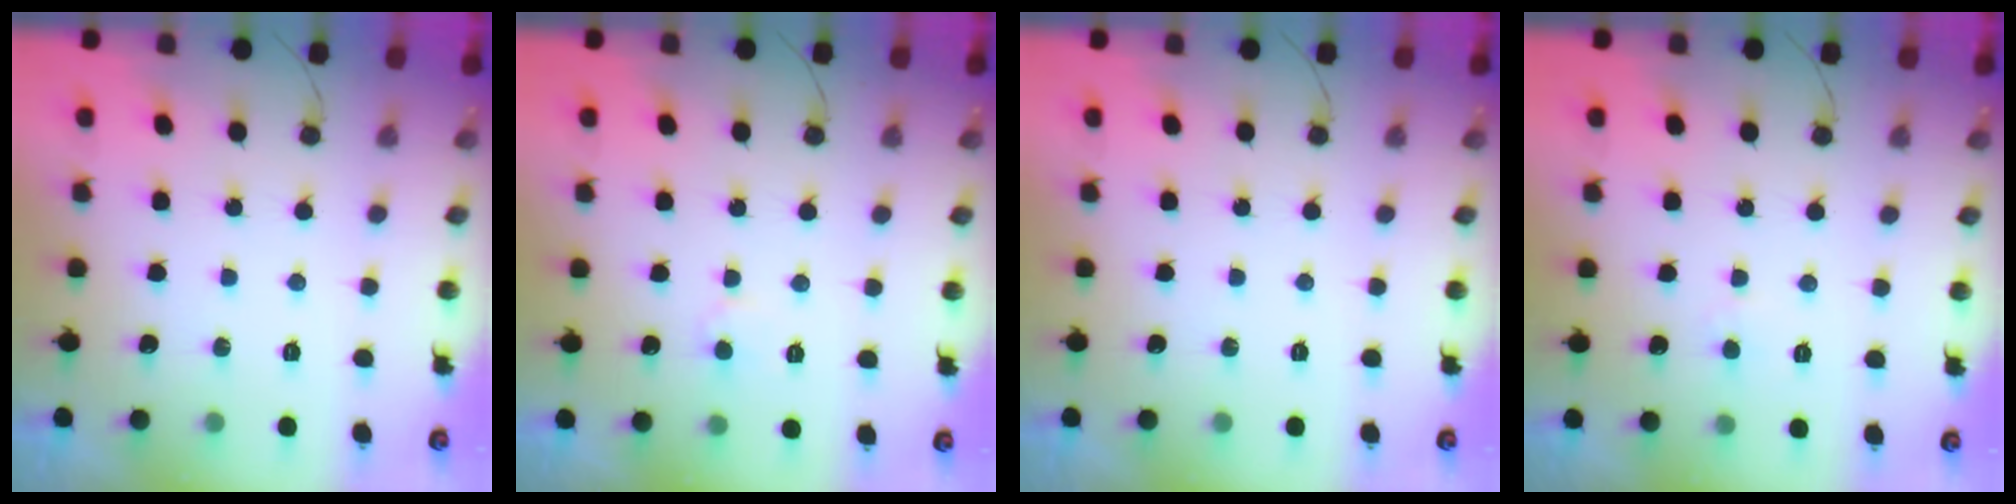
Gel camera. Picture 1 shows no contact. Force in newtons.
{"total": 5.0, "press": 4.9, "slide": 0.4}
{"total": 0.0}
{"total": 2.6, "press": 2.6, "slide": 0.3}